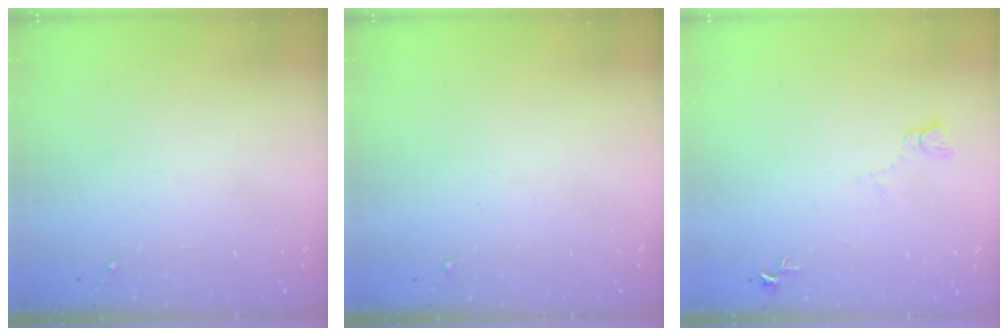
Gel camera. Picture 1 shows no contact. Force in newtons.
{"total": 0.0}
{"total": 5.6, "press": 5.5, "slide": 0.6}